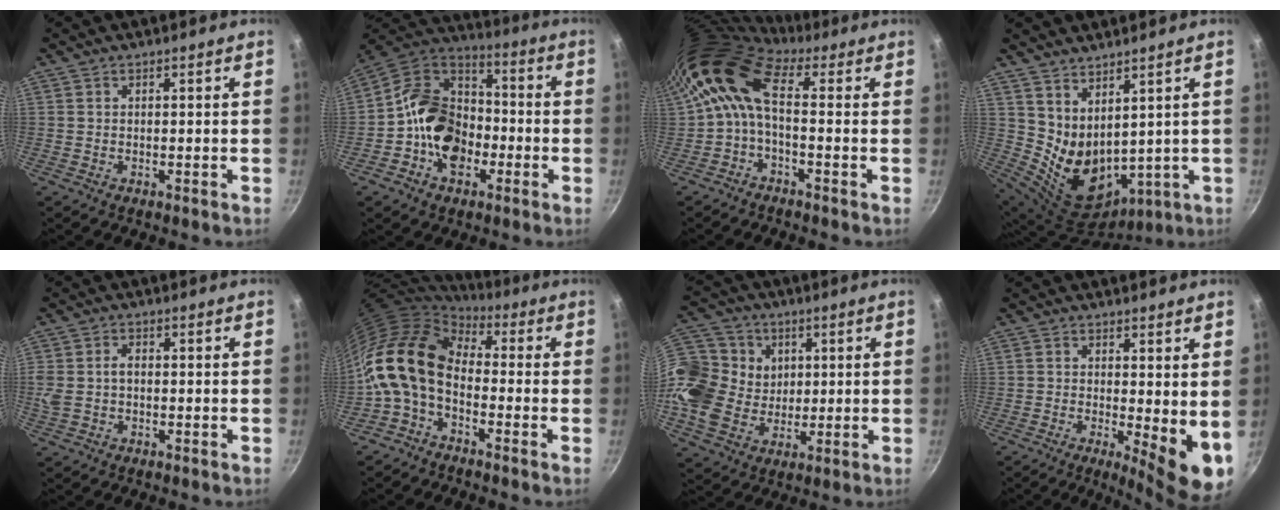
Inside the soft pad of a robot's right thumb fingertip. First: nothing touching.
{"total": 16.2, "force": [-4.2, 12.3, 9.7], "torque": [-0.133, 0.046, -0.093]}
{"total": 9.7, "force": [1.4, 4.6, 8.4], "torque": [-0.167, 0.024, 0.009]}
{"total": 12.2, "force": [5.0, 7.2, 8.5], "torque": [-0.126, -0.059, 0.119]}
{"total": 4.6, "force": [-0.1, 3.1, 3.4], "torque": [-0.067, 0.006, -0.006]}
{"total": 14.2, "force": [-1.5, 9.3, 10.6], "torque": [-0.189, 0.029, -0.048]}
{"total": 20.0, "force": [4.3, 17.0, 9.7], "torque": [-0.203, 0.012, 0.083]}
{"total": 8.8, "force": [-0.3, 2.6, 8.4], "torque": [-0.102, -0.017, 0.001]}